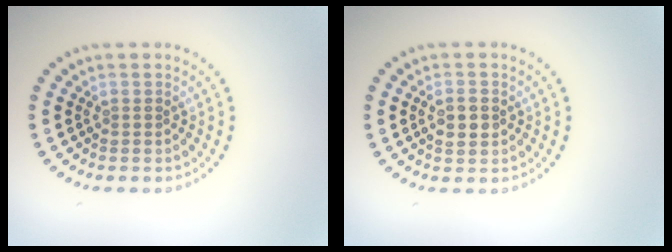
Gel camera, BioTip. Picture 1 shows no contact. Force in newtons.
{"total": 2.1, "press": 2.1, "slide": 0.2}